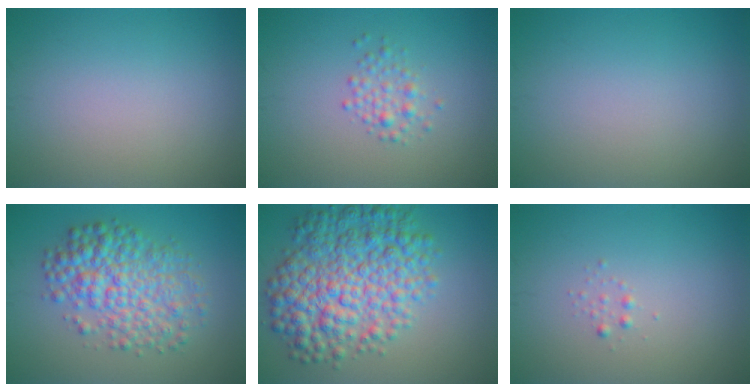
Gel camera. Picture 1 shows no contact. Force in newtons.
{"total": 1.7, "press": 1.7, "slide": 0.0}
{"total": 0.0}
{"total": 6.5, "press": 6.5, "slide": 0.0}
{"total": 9.3, "press": 9.3, "slide": 0.2}
{"total": 0.6, "press": 0.6, "slide": 0.0}